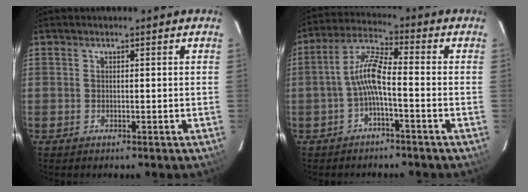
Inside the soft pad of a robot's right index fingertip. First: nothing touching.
{"total": 6.5, "force": [-2.2, 1.1, 6.0], "torque": [-0.136, 0.018, -0.043]}